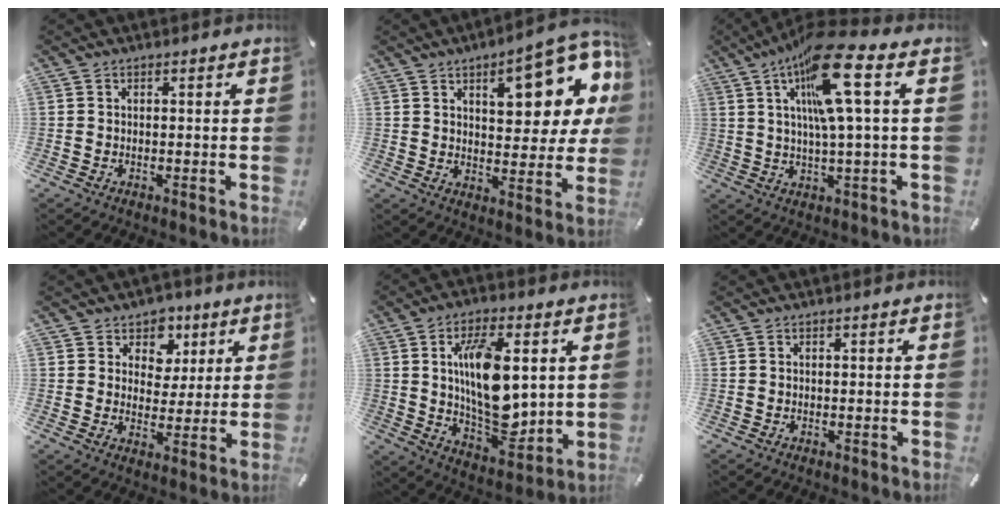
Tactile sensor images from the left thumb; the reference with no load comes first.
{"total": 18.3, "force": [8.4, 8.0, 14.2], "torque": [-0.174, -0.045, 0.130]}
{"total": 16.1, "force": [6.1, 1.8, 14.8], "torque": [-0.265, -0.018, 0.089]}
{"total": 7.2, "force": [3.1, 6.4, 1.1], "torque": [-0.008, -0.029, 0.051]}
{"total": 16.6, "force": [3.3, 8.5, 13.9], "torque": [-0.254, -0.028, 0.051]}
{"total": 0.0}